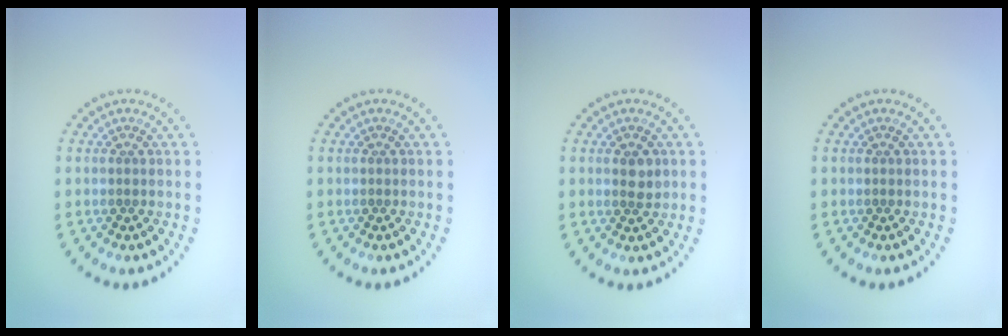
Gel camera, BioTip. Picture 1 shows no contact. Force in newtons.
{"total": 0.0}
{"total": 1.7, "press": 1.7, "slide": 0.3}
{"total": 0.0}